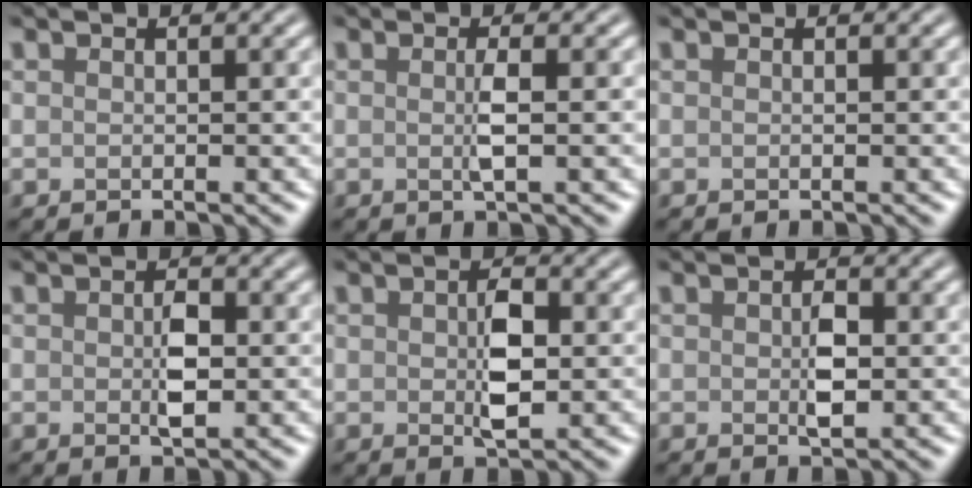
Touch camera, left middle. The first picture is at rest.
{"total": 1.7, "force": [0.1, 0.2, 1.7], "torque": [-0.035, -0.004, -0.001]}
{"total": 0.0}
{"total": 2.2, "force": [0.0, 1.1, 1.9], "torque": [-0.038, -0.003, 0.000]}
{"total": 3.1, "force": [0.1, 1.5, 2.7], "torque": [-0.053, -0.004, 0.002]}
{"total": 2.1, "force": [0.0, 1.1, 1.8], "torque": [-0.036, -0.003, 0.000]}